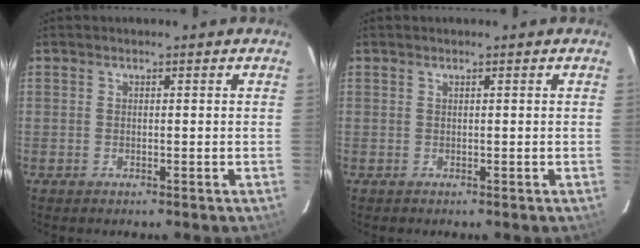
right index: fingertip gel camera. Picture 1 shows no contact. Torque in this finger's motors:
{"motor_torque": [-0.05, -0.05, -0.05, -0.03]}